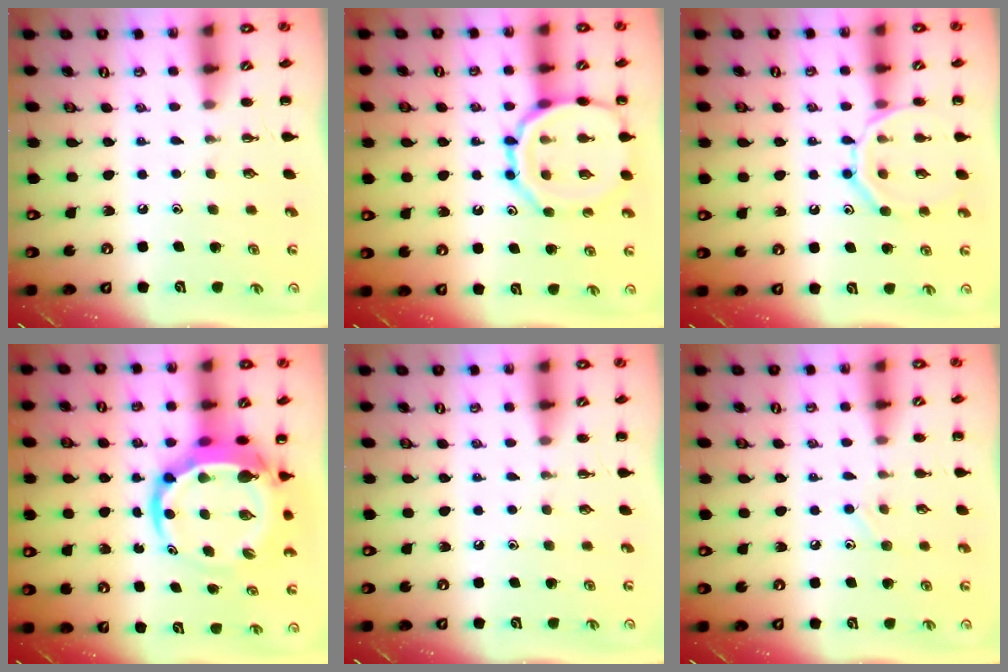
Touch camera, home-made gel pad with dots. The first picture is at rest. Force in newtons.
{"total": 14.6, "press": 14.6, "slide": 1.6}
{"total": 12.9, "press": 12.9, "slide": 1.3}
{"total": 9.5, "press": 9.1, "slide": 2.6}
{"total": 0.0}
{"total": 6.2, "press": 5.8, "slide": 2.0}